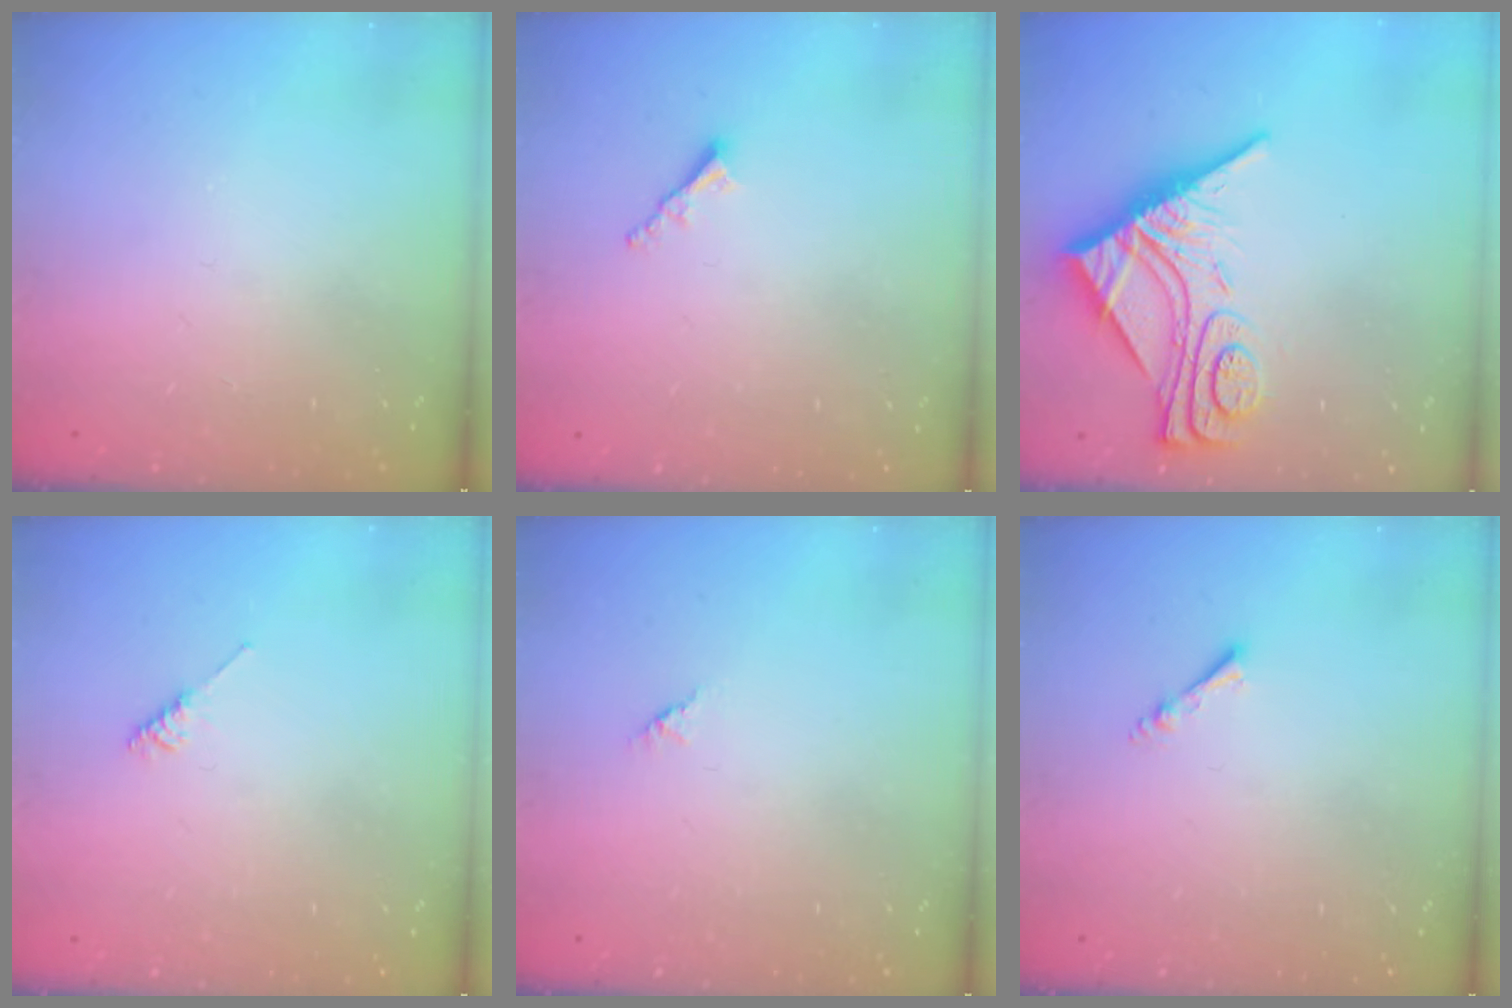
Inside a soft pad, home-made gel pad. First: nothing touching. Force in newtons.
{"total": 2.0, "press": 2.0, "slide": 0.5}
{"total": 13.4, "press": 13.4, "slide": 1.1}
{"total": 2.2, "press": 2.2, "slide": 0.5}
{"total": 1.2, "press": 1.2, "slide": 0.3}
{"total": 2.2, "press": 2.1, "slide": 0.4}